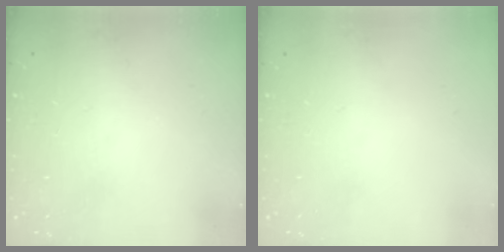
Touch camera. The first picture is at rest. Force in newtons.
{"total": 0.0}